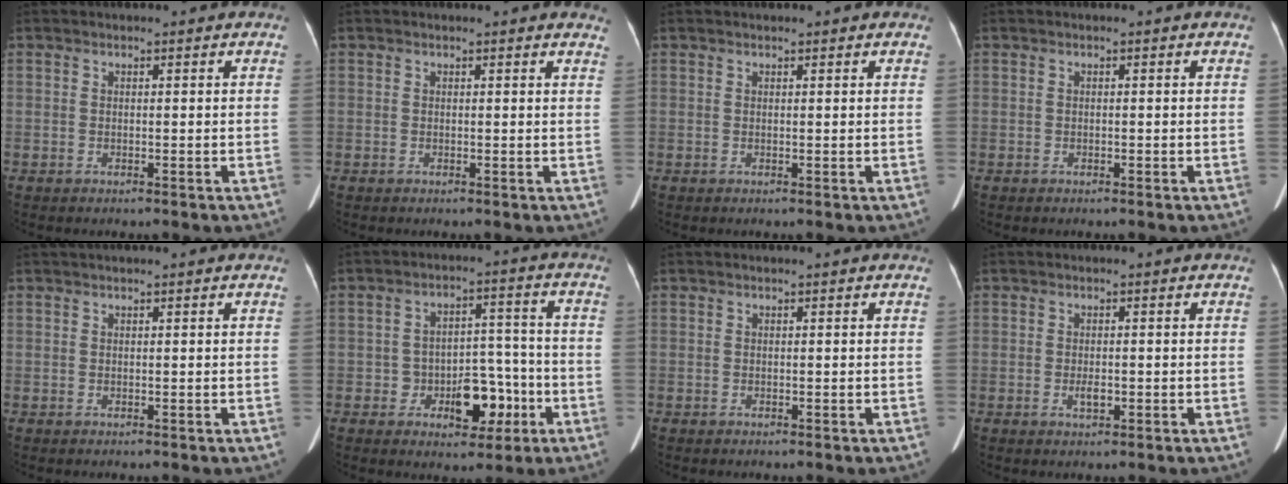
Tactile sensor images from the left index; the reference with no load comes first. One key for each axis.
{"total": 4.8, "fx": 4.5, "fy": 1.2, "fz": 1.4, "tx": -0.007, "ty": -0.002, "tz": 0.025}
{"total": 1.0, "fx": 0.9, "fy": 0.2, "fz": 0.5, "tx": -0.008, "ty": 0.013, "tz": 0.011}
{"total": 0.0}
{"total": 1.1, "fx": 0.9, "fy": -0.2, "fz": 0.6, "tx": -0.011, "ty": 0.019, "tz": 0.021}
{"total": 8.3, "fx": -3.3, "fy": 5.0, "fz": 5.7, "tx": -0.075, "ty": 0.029, "tz": -0.043}
{"total": 0.0}
{"total": 1.6, "fx": -0.5, "fy": 0.7, "fz": 1.3, "tx": -0.027, "ty": -0.001, "tz": -0.007}